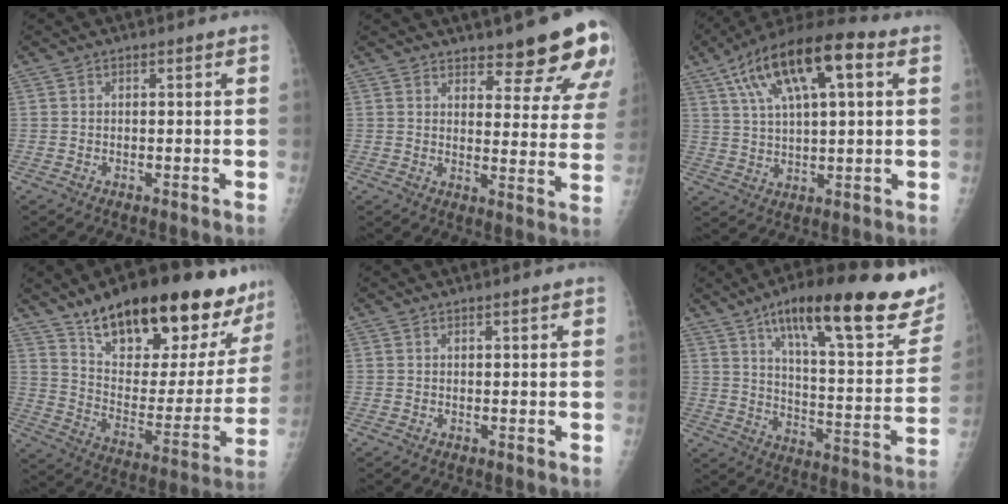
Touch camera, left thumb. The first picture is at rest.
{"total": 13.4, "force": [10.3, 3.6, 7.8], "torque": [-0.058, -0.072, 0.124]}
{"total": 18.4, "force": [7.6, 7.0, 15.2], "torque": [-0.259, 0.012, 0.126]}
{"total": 29.1, "force": [20.3, 9.8, 18.5], "torque": [-0.239, -0.068, 0.308]}
{"total": 0.8, "force": [0.6, 0.1, 0.6], "torque": [-0.007, 0.000, 0.008]}
{"total": 28.4, "force": [17.3, 7.2, 21.3], "torque": [-0.271, -0.049, 0.254]}